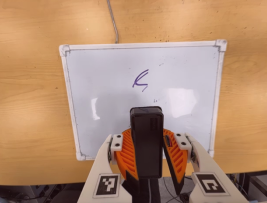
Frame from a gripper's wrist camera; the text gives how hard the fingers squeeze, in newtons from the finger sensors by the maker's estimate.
{"total": 11.2, "left": 11.0, "right": 11.4}